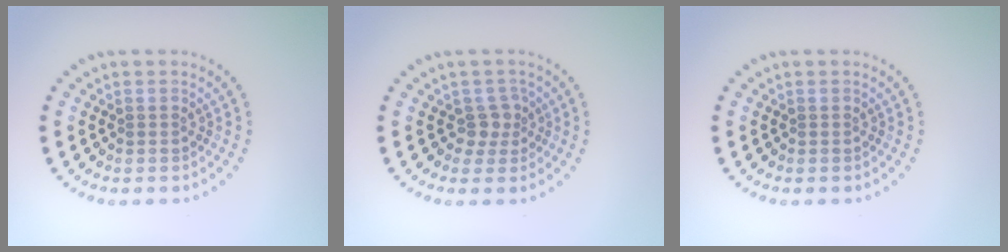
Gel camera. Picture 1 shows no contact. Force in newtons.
{"total": 1.7, "press": 1.3, "slide": 1.1}
{"total": 0.0}